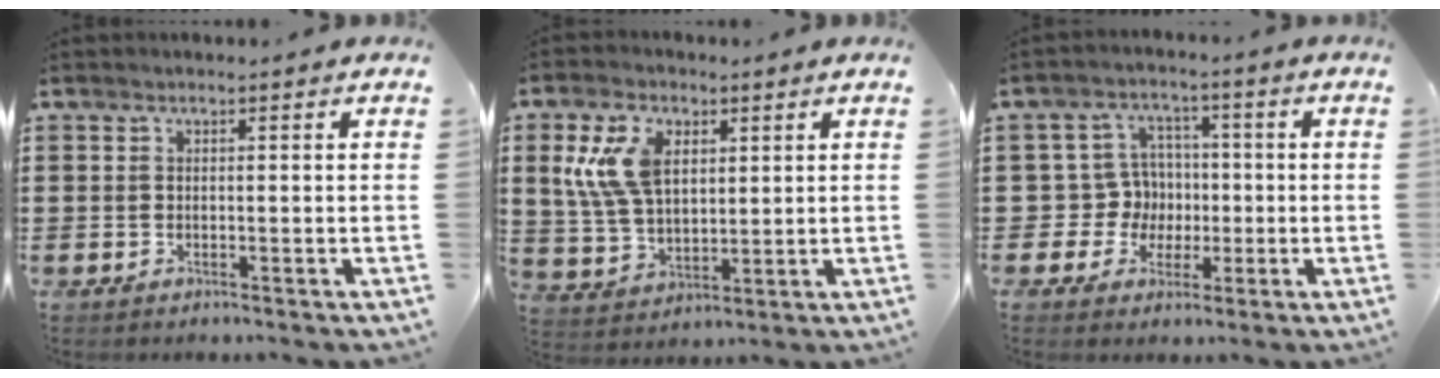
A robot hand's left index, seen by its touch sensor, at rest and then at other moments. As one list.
[{"total": 9.3, "force": [3.5, 5.6, 6.6], "torque": [-0.166, 0.007, 0.061]}, {"total": 6.7, "force": [0.2, 6.5, 1.6], "torque": [-0.061, 0.015, 0.009]}]